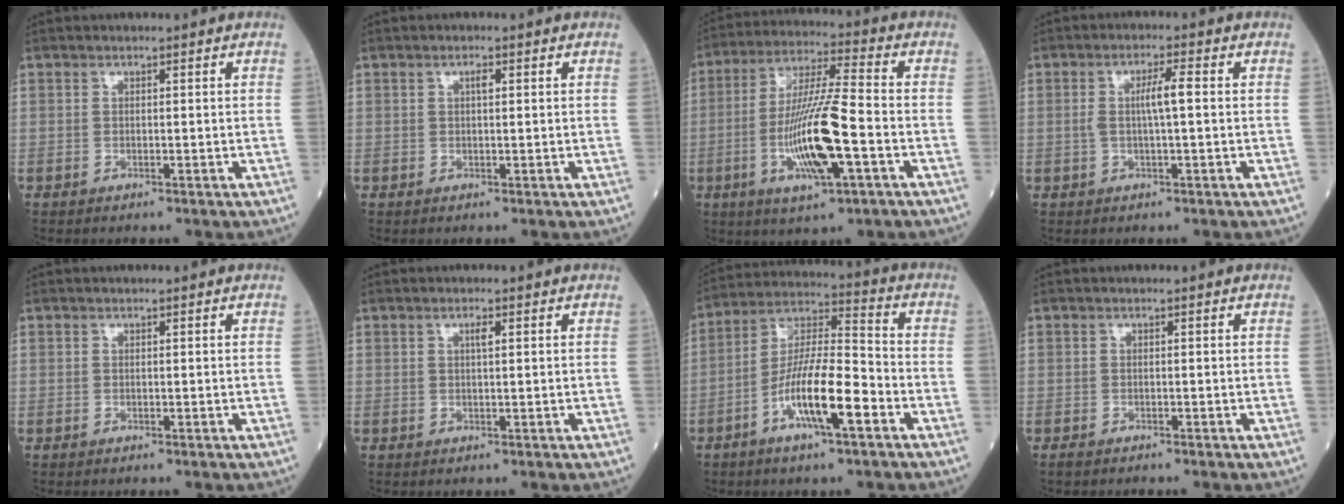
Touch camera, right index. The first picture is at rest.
{"total": 1.1, "force": [0.4, 0.3, 1.0], "torque": [-0.018, 0.002, 0.005]}
{"total": 14.2, "force": [-3.9, 1.5, 13.5], "torque": [-0.263, -0.007, -0.072]}
{"total": 3.9, "force": [0.2, 0.2, 3.9], "torque": [-0.075, 0.006, 0.003]}
{"total": 0.0}
{"total": 1.1, "force": [0.4, 0.1, 1.0], "torque": [-0.020, 0.001, 0.006]}
{"total": 12.9, "force": [-5.2, 2.1, 11.6], "torque": [-0.219, 0.001, -0.098]}
{"total": 0.9, "force": [-0.8, 0.2, 0.2], "torque": [-0.011, -0.002, -0.016]}